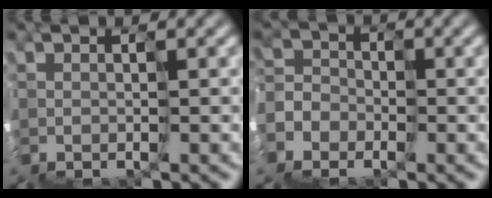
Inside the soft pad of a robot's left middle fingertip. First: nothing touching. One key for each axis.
{"total": 7.3, "fx": -6.0, "fy": 3.7, "fz": -1.7, "tx": 0.031, "ty": -0.015, "tz": -0.103}